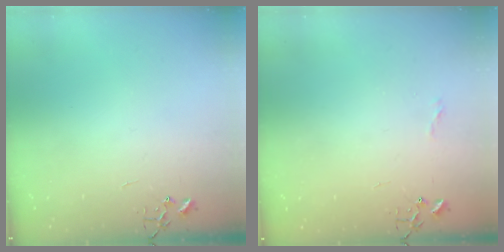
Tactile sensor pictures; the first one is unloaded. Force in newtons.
{"total": 6.0, "press": 5.9, "slide": 0.7}